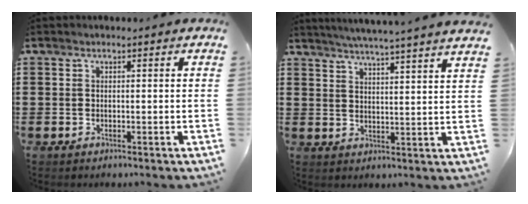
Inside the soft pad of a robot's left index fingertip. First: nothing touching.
{"total": 4.6, "force": [4.3, -1.2, 1.0], "torque": [-0.035, -0.027, 0.073]}